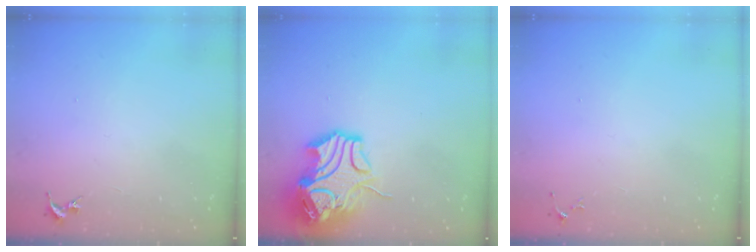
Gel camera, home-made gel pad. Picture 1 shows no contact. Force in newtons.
{"total": 13.9, "press": 13.8, "slide": 2.1}
{"total": 3.3, "press": 3.3, "slide": 0.5}